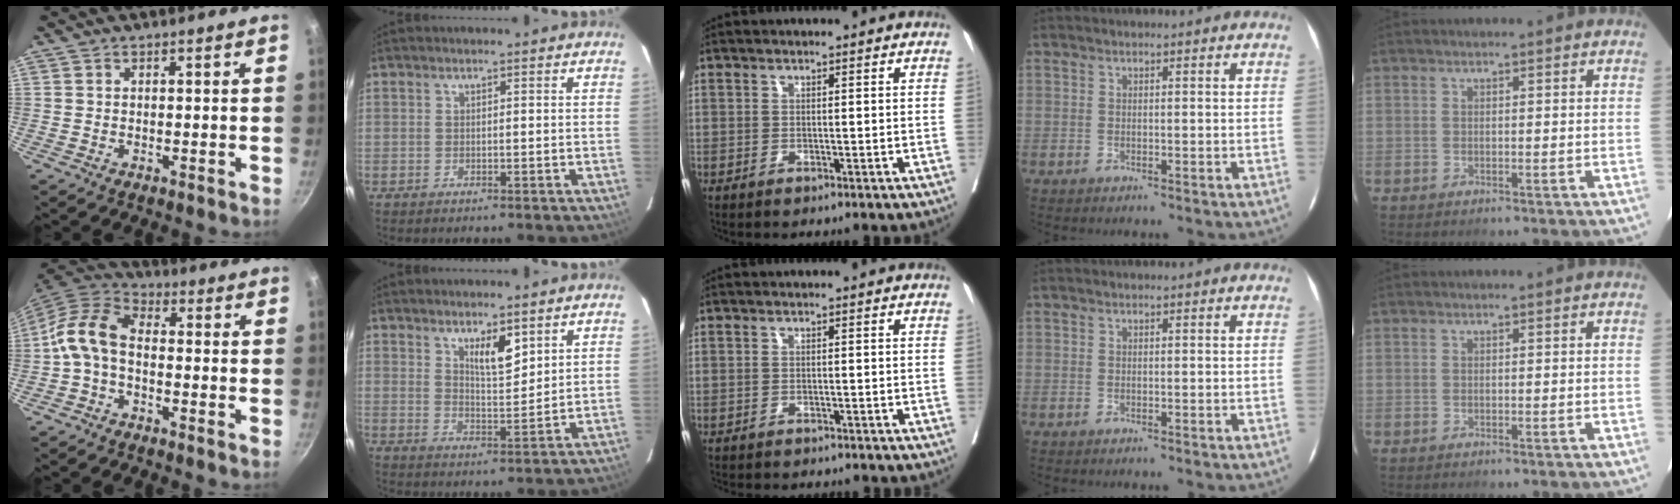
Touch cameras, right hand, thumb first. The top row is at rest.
{"thumb": {"total": 9.7, "force": [-1.4, 6.0, 7.6], "torque": [-0.149, 0.031, -0.042]}, "index": {"total": 5.2, "force": [3.2, 1.3, 3.8], "torque": [-0.070, -0.008, 0.060]}, "middle": {"total": 6.8, "force": [-6.3, 1.4, 2.3], "torque": [-0.024, -0.006, -0.080]}}